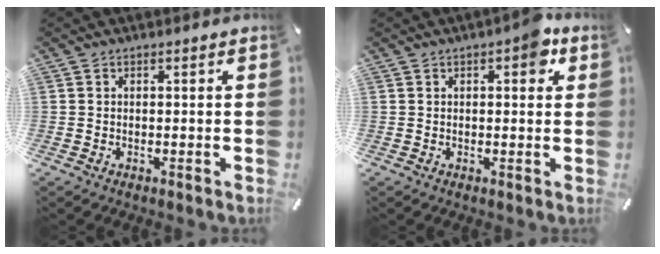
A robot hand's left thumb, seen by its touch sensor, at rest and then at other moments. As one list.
[{"total": 5.5, "force": [1.9, 2.6, 4.5], "torque": [-0.046, -0.006, 0.020]}]